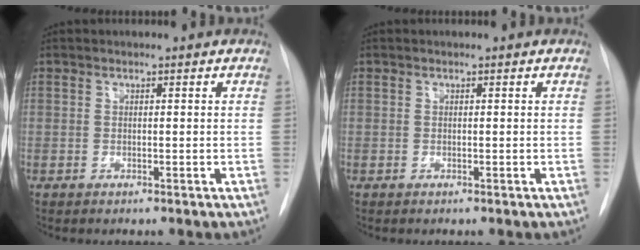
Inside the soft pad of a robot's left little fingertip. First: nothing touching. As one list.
[{"total": 0.0}]